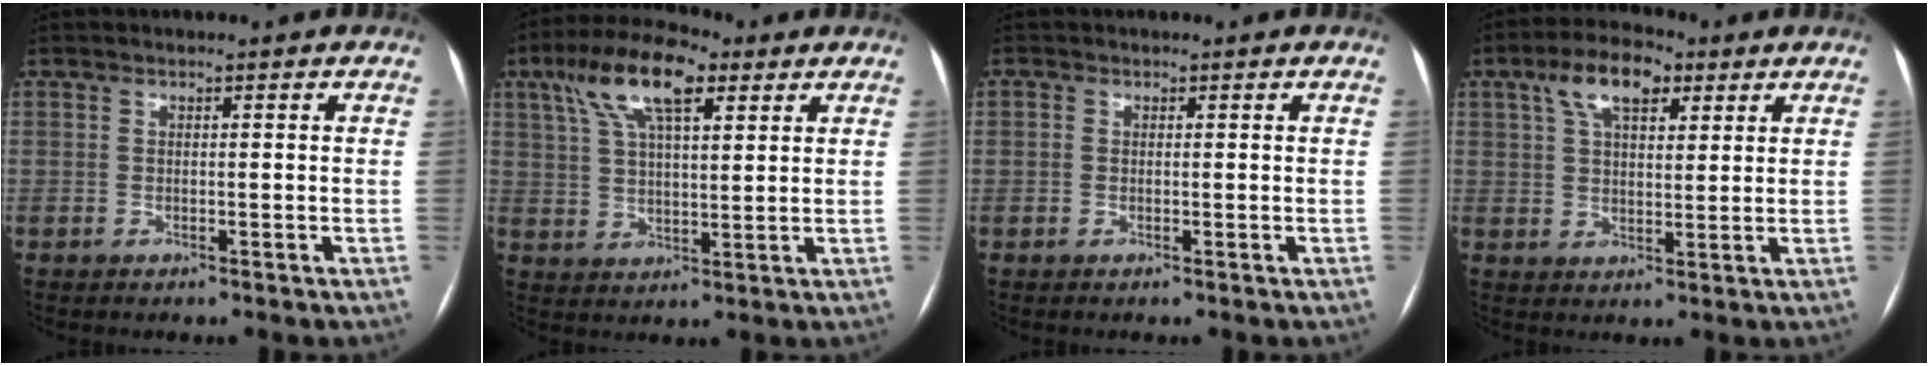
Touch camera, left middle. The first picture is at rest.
{"total": 12.2, "force": [6.3, 4.1, 9.6], "torque": [-0.185, 0.030, 0.112]}
{"total": 0.7, "force": [0.1, 0.6, 0.2], "torque": [-0.002, 0.003, 0.000]}
{"total": 8.8, "force": [4.6, 4.0, 6.4], "torque": [-0.120, 0.026, 0.082]}